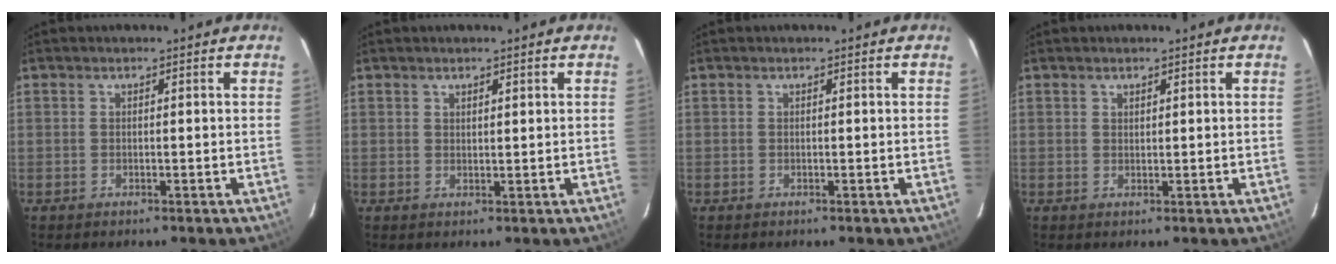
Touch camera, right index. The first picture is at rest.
{"total": 1.2, "force": [1.0, 0.4, 0.5], "torque": [-0.006, 0.001, 0.017]}
{"total": 0.0}
{"total": 0.8, "force": [0.7, 0.4, 0.2], "torque": [-0.003, 0.001, 0.013]}